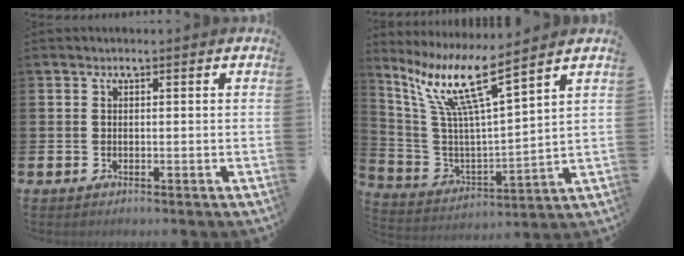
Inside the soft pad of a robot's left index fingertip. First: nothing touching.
{"total": 10.5, "force": [7.6, 0.9, 7.2], "torque": [-0.173, -0.044, 0.124]}